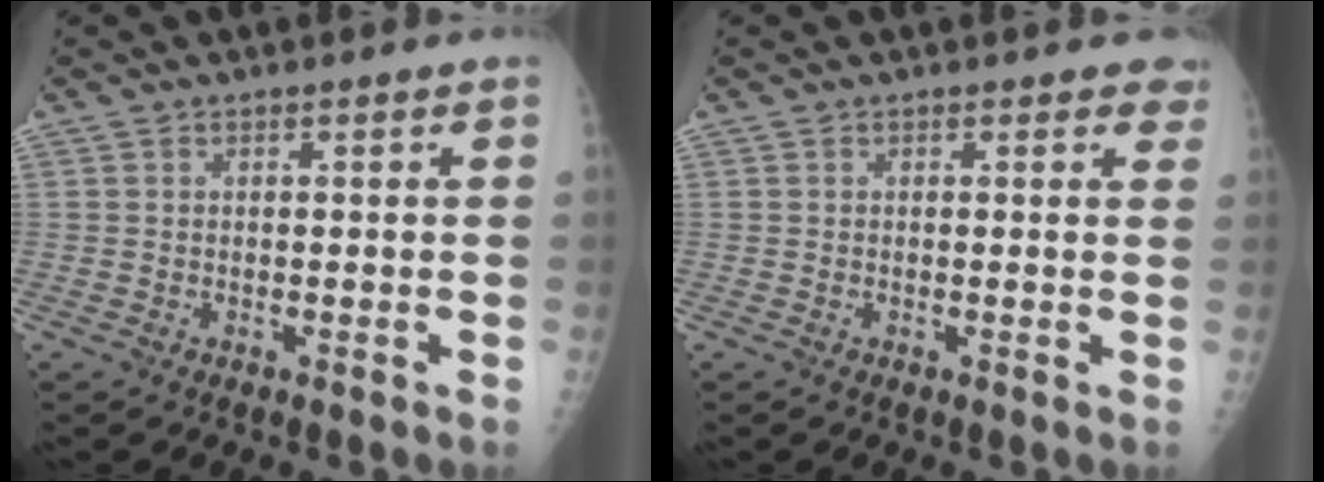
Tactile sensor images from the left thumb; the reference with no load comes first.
{"total": 2.2, "force": [1.7, 1.2, 0.6], "torque": [0.021, -0.006, 0.004]}